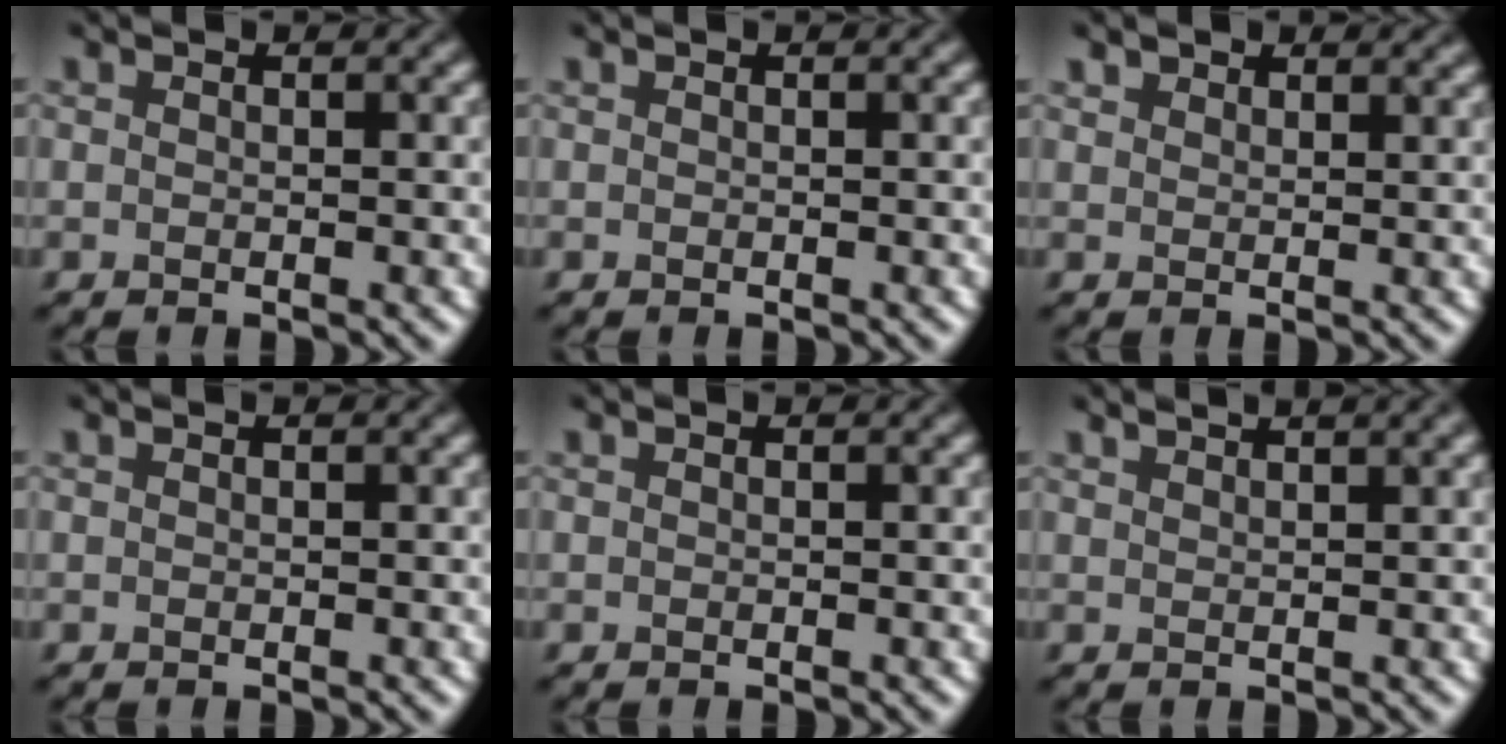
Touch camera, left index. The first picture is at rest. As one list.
[{"total": 0.0}, {"total": 2.0, "force": [1.8, 0.8, 0.3], "torque": [-0.018, 0.001, 0.031]}, {"total": 0.0}, {"total": 0.0}, {"total": 2.2, "force": [1.9, 0.2, 1.2], "torque": [-0.010, 0.011, 0.027]}]